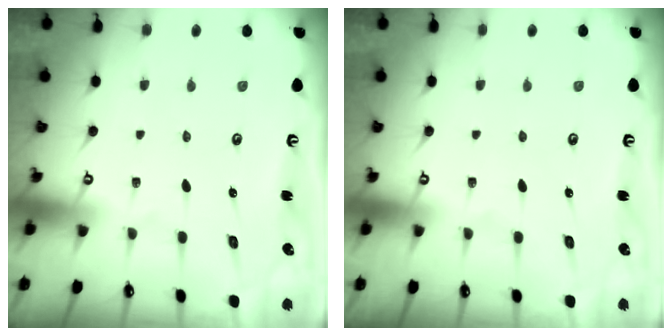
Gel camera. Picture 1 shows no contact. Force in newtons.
{"total": 0.0}